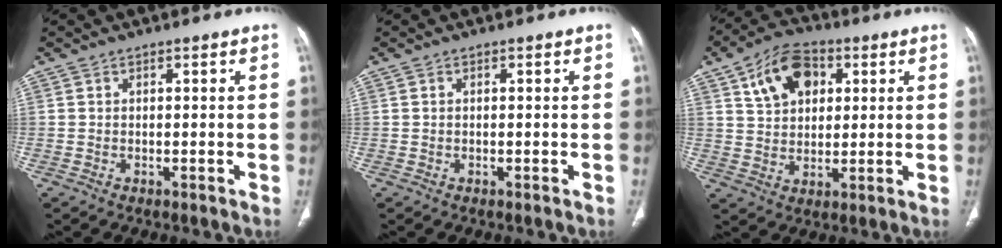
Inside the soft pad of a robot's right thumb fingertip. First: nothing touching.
{"total": 0.0}
{"total": 11.6, "force": [4.5, 7.7, 7.4], "torque": [-0.098, -0.002, 0.076]}